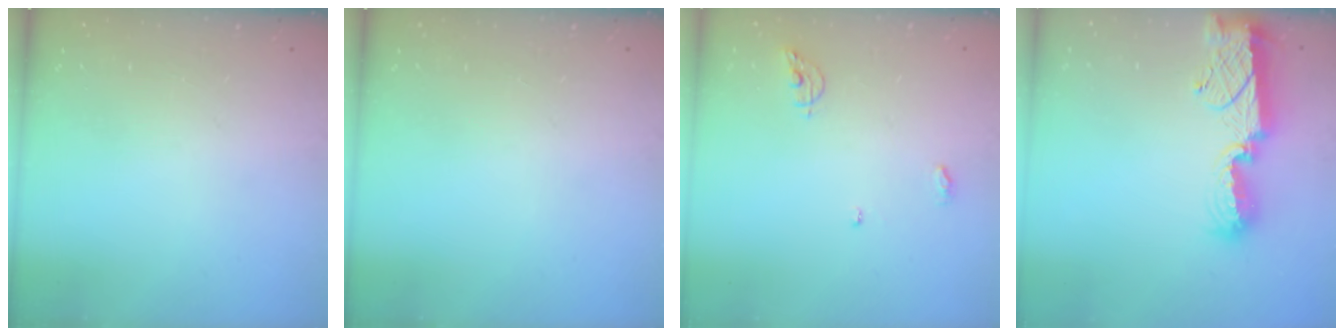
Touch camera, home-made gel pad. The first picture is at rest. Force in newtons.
{"total": 0.0}
{"total": 6.3, "press": 6.3, "slide": 0.2}
{"total": 12.3, "press": 12.3, "slide": 0.8}